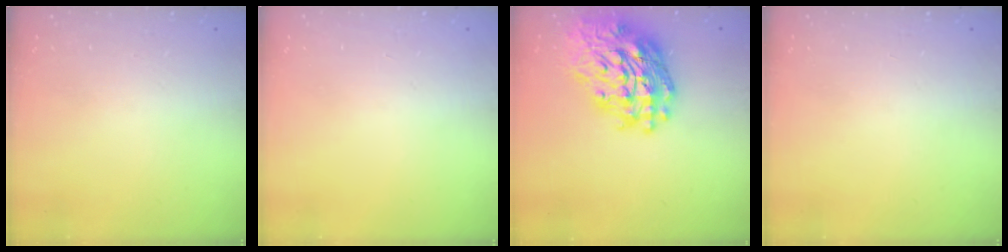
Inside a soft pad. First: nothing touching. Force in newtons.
{"total": 0.0}
{"total": 24.3, "press": 24.2, "slide": 2.6}
{"total": 0.0}